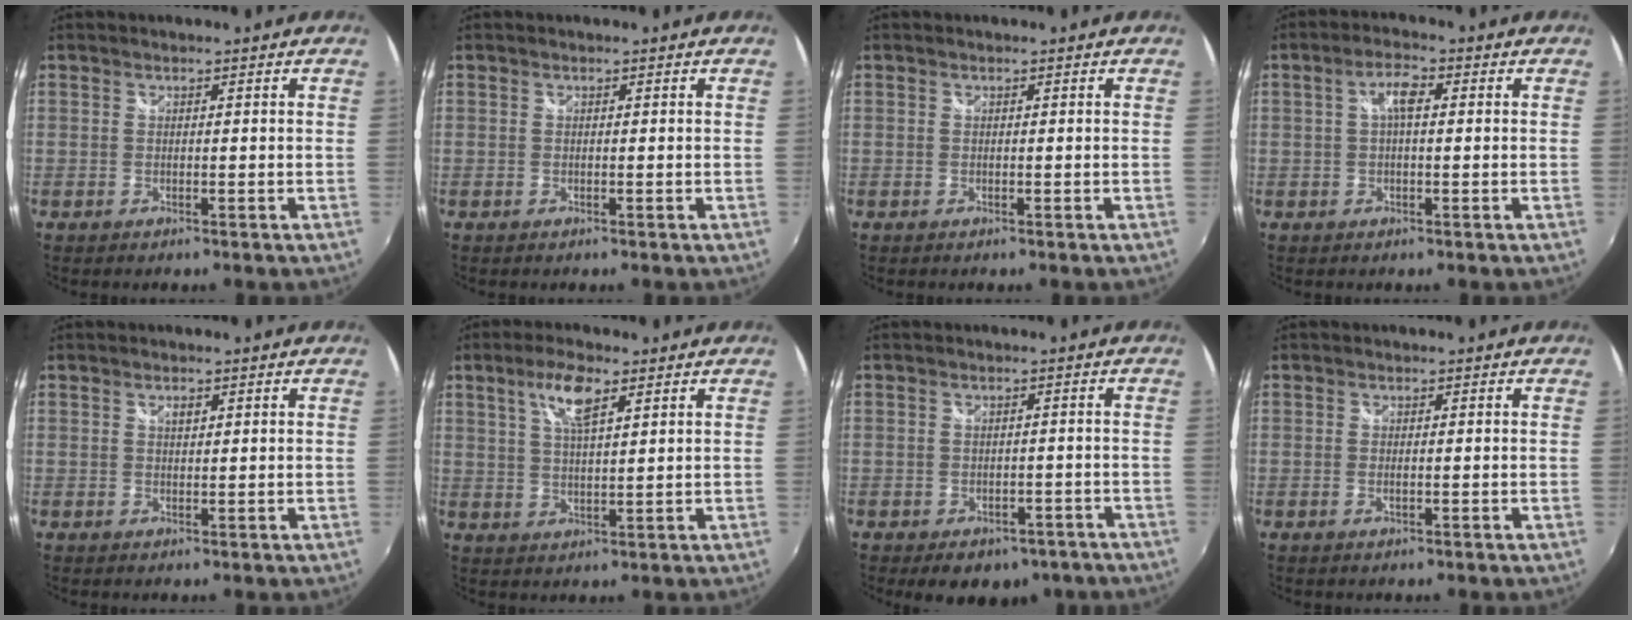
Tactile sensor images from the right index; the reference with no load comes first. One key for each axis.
{"total": 0.0}
{"total": 0.0}
{"total": 3.9, "fx": 0.6, "fy": 1.4, "fz": 3.6, "tx": -0.066, "ty": 0.011, "tz": 0.010}
{"total": 1.2, "fx": 0.6, "fy": 0.7, "fz": 0.9, "tx": -0.013, "ty": 0.003, "tz": 0.009}
{"total": 6.5, "fx": 3.4, "fy": 1.8, "fz": 5.3, "tx": -0.098, "ty": 0.006, "tz": 0.063}
{"total": 9.0, "fx": -6.1, "fy": 5.3, "fz": 3.8, "tx": -0.067, "ty": 0.006, "tz": -0.063}
{"total": 1.0, "fx": -0.2, "fy": 0.3, "fz": 0.9, "tx": -0.020, "ty": -0.001, "tz": -0.006}